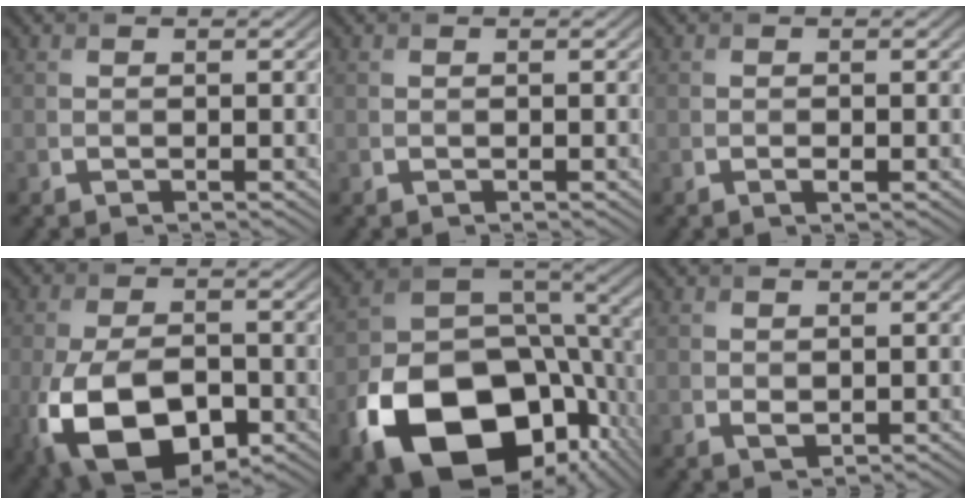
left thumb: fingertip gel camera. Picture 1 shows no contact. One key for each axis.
{"total": 0.0}
{"total": 0.6, "fx": -0.3, "fy": 0.2, "fz": 0.6, "tx": -0.011, "ty": -0.002, "tz": -0.003}
{"total": 14.7, "fx": -5.5, "fy": 8.5, "fz": 10.6, "tx": -0.241, "ty": -0.051, "tz": -0.079}
{"total": 19.9, "fx": -7.9, "fy": 13.6, "fz": 12.2, "tx": -0.250, "ty": -0.054, "tz": -0.108}
{"total": 1.0, "fx": 0.2, "fy": 0.7, "fz": 0.7, "tx": -0.014, "ty": -0.005, "tz": 0.008}